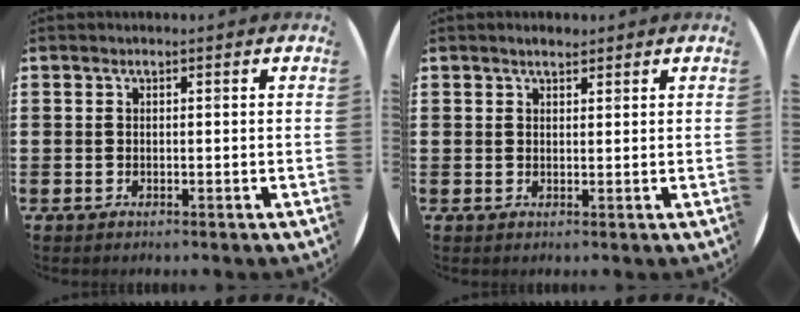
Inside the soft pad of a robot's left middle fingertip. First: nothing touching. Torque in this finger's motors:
{"motor_torque": [0.34, -0.30, 0.00, 0.04]}